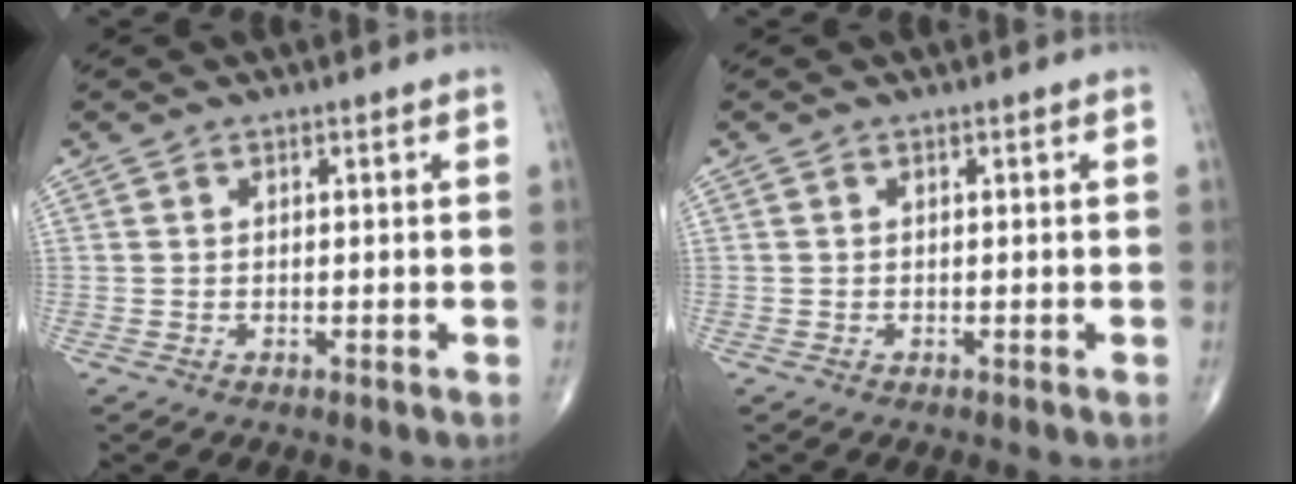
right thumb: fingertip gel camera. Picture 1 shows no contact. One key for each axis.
{"total": 0.0}